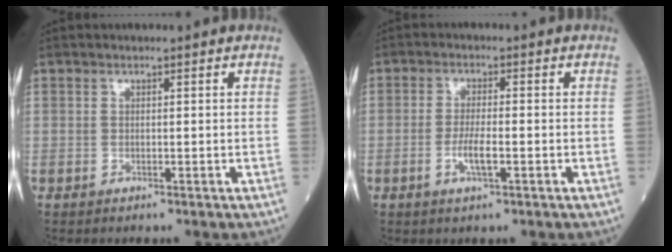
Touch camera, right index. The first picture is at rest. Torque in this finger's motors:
{"motor_torque": [0.05, -0.05, 0.03, 0.02]}